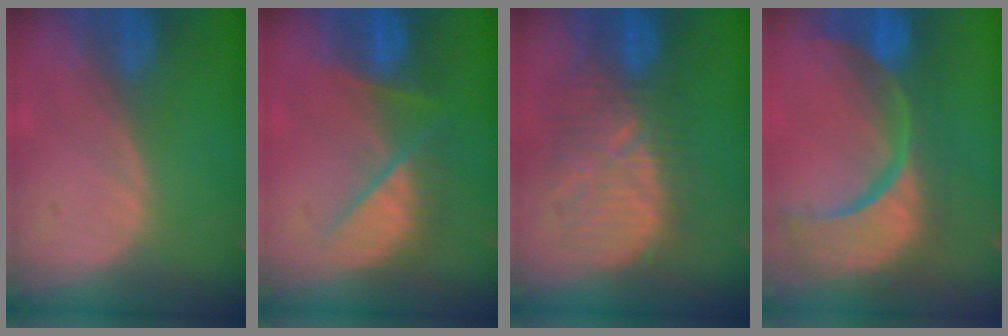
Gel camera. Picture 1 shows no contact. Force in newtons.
{"total": 7.2, "press": 7.2, "slide": 0.2}
{"total": 10.6, "press": 10.4, "slide": 2.3}
{"total": 15.0, "press": 11.9, "slide": 9.2}